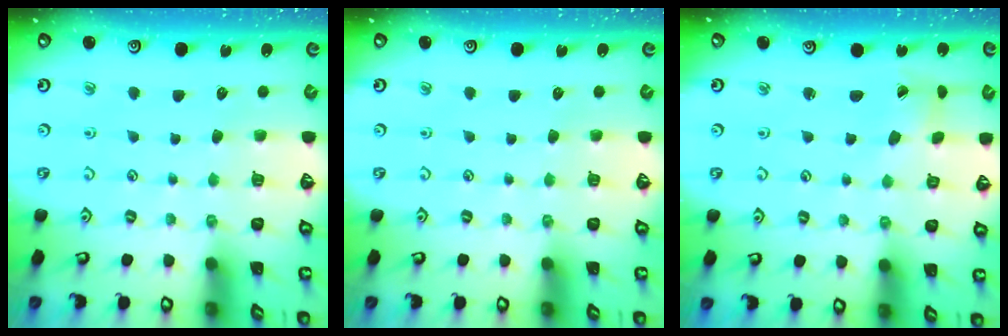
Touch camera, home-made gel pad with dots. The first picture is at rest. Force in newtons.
{"total": 0.0}
{"total": 2.5, "press": 2.5, "slide": 0.4}